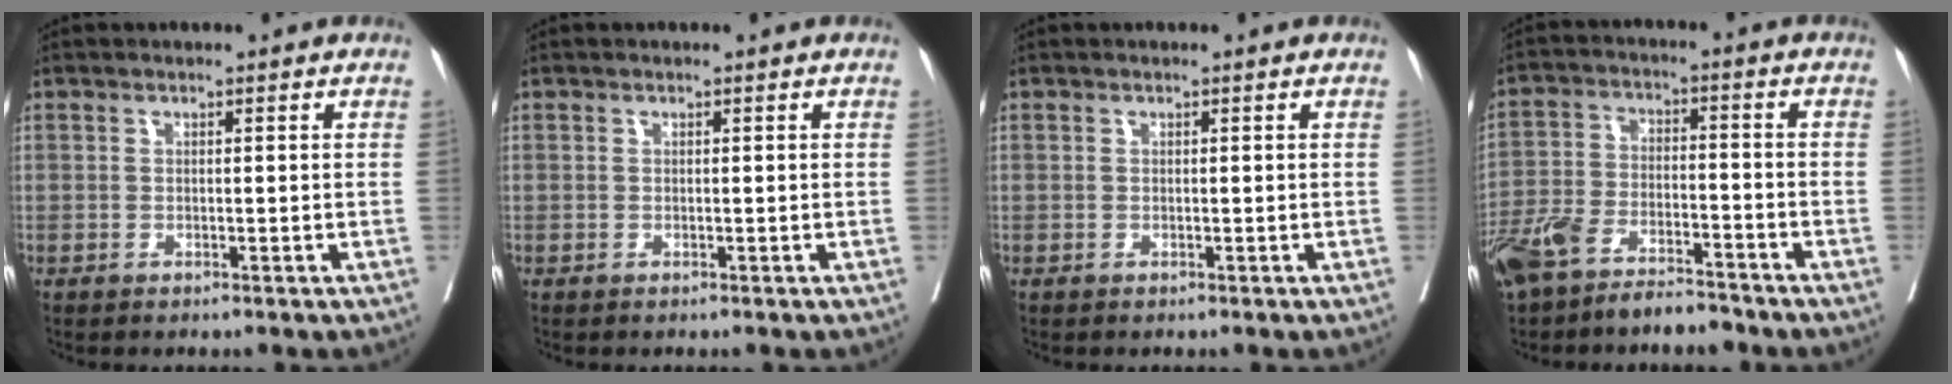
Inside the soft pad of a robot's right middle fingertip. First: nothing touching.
{"total": 0.0}
{"total": 0.0}
{"total": 10.8, "force": [-8.8, 3.2, 5.3], "torque": [-0.108, -0.006, -0.161]}